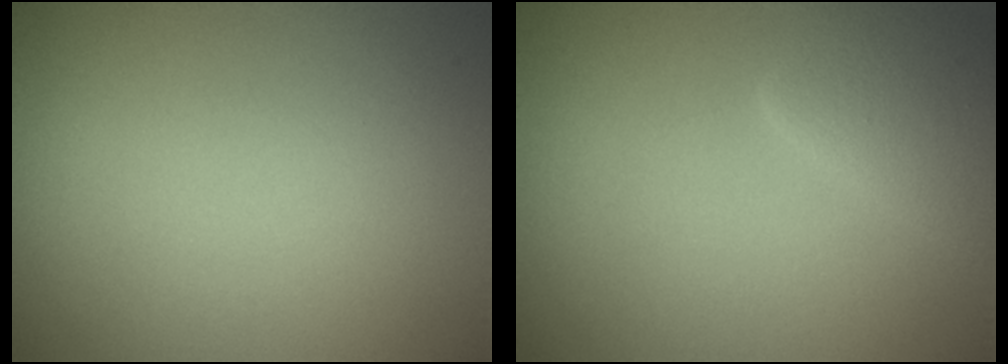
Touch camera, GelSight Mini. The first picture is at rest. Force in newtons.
{"total": 2.9, "press": 2.9, "slide": 0.2}